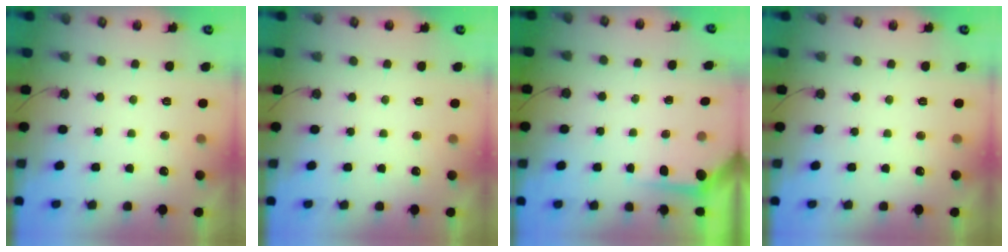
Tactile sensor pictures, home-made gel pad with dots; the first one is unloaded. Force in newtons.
{"total": 0.0}
{"total": 3.1, "press": 3.1, "slide": 0.4}
{"total": 0.0}